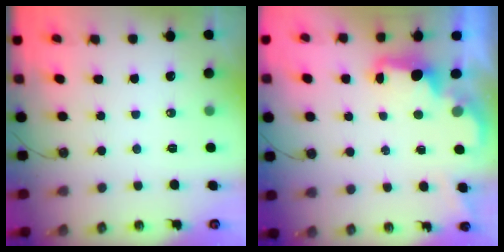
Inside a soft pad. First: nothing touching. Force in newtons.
{"total": 2.1, "press": 2.0, "slide": 0.7}